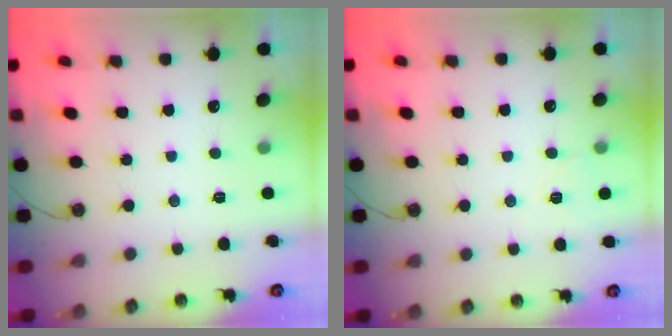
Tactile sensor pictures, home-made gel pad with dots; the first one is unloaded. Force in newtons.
{"total": 5.9, "press": 2.3, "slide": 5.4}